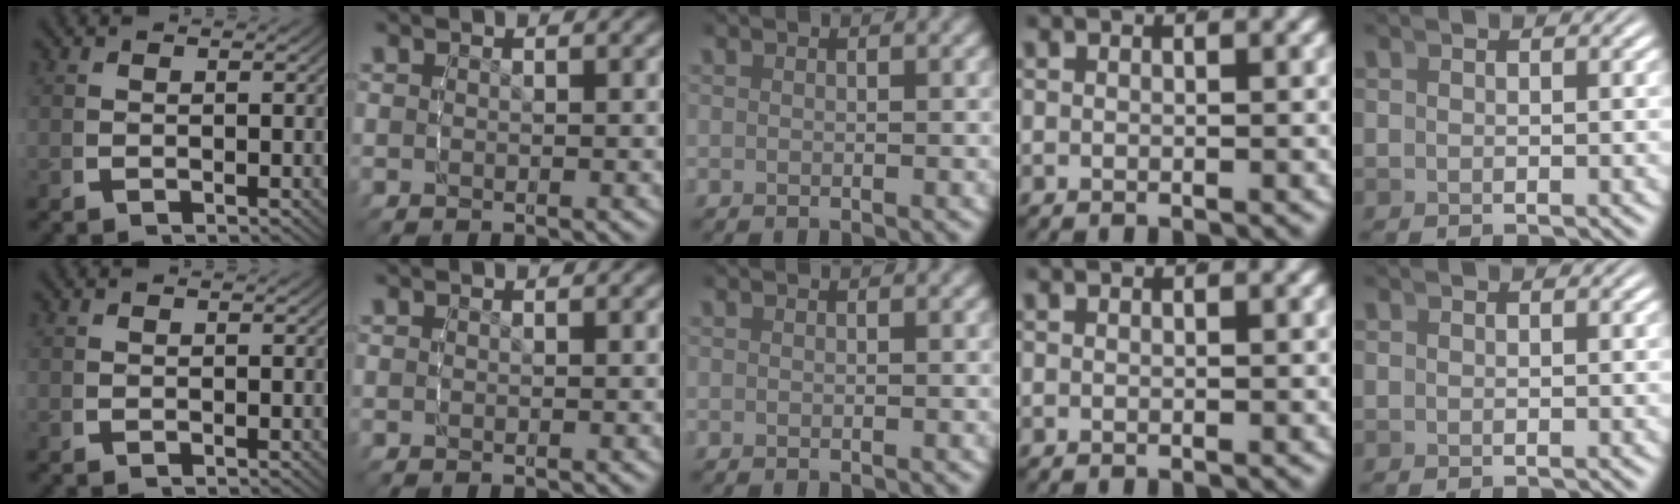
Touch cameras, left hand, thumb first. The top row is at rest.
{}